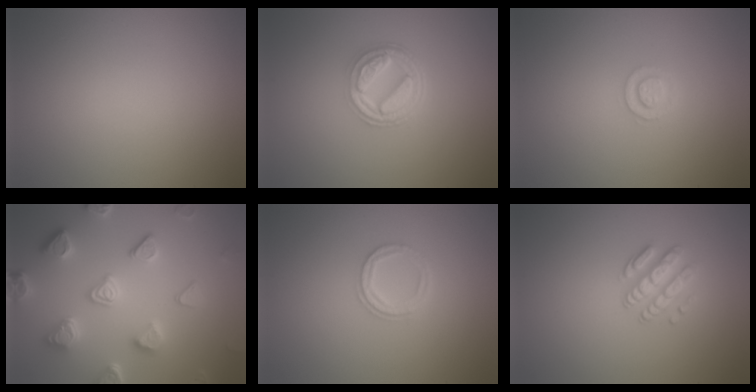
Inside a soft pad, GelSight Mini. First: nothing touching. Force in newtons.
{"total": 4.7, "press": 3.7, "slide": 2.9}
{"total": 1.5, "press": 1.5, "slide": 0.1}
{"total": 5.4, "press": 4.9, "slide": 2.4}
{"total": 2.1, "press": 2.0, "slide": 0.4}
{"total": 2.9, "press": 2.3, "slide": 1.6}